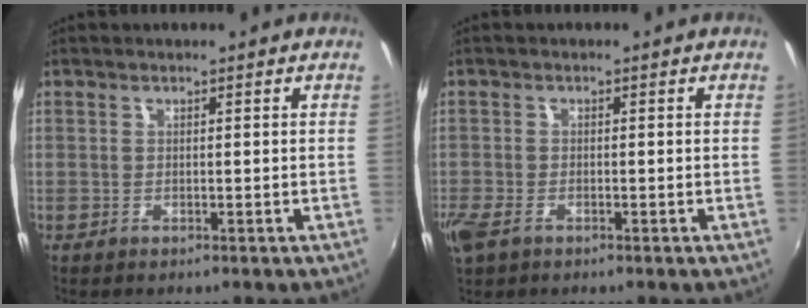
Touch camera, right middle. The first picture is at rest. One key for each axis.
{"total": 4.7, "fx": -2.7, "fy": 2.4, "fz": 2.9, "tx": -0.074, "ty": -0.014, "tz": -0.053}